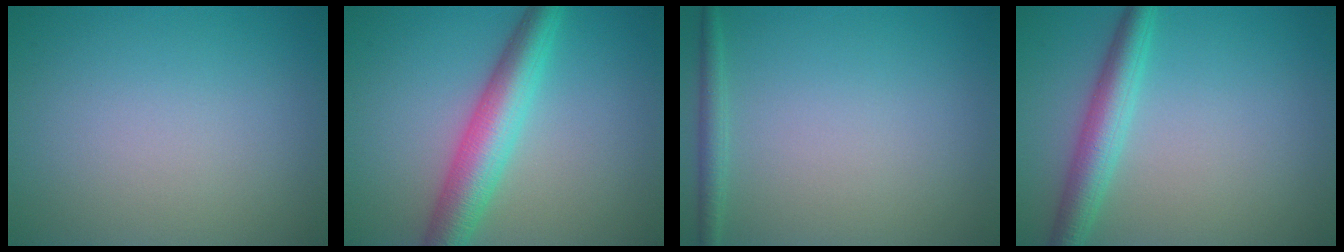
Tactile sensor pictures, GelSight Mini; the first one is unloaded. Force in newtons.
{"total": 5.8, "press": 5.8, "slide": 0.1}
{"total": 1.4, "press": 1.4, "slide": 0.1}
{"total": 3.8, "press": 3.8, "slide": 0.2}